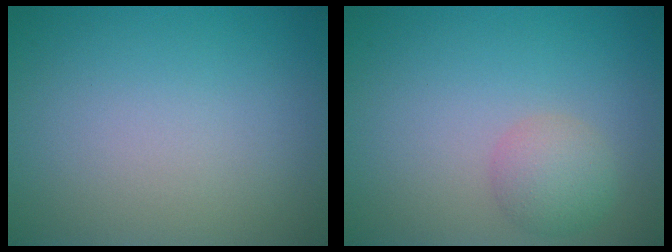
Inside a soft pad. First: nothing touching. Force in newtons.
{"total": 2.5, "press": 2.5, "slide": 0.1}